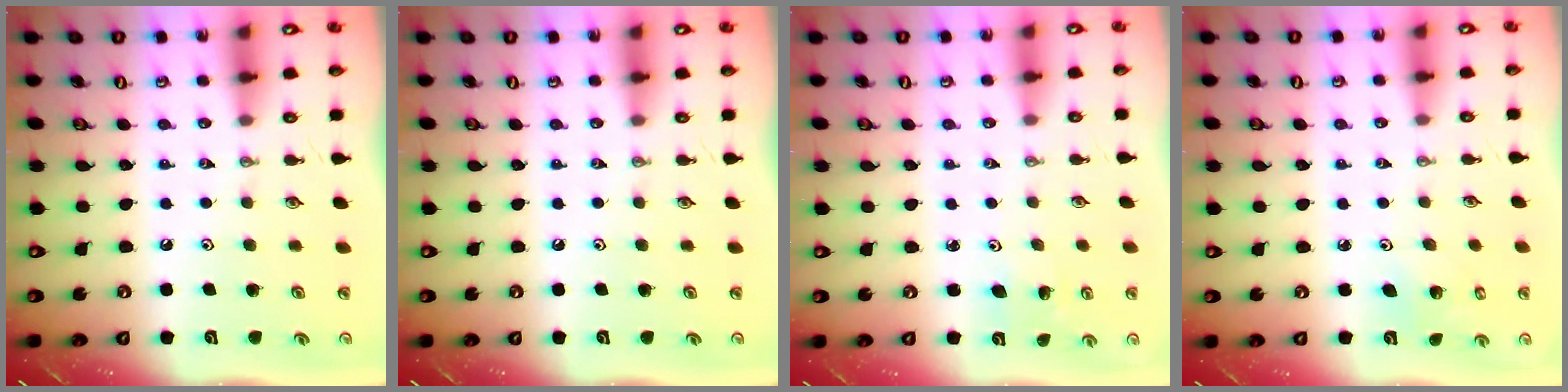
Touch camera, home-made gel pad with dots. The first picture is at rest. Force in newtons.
{"total": 0.0}
{"total": 3.5, "press": 3.5, "slide": 0.1}
{"total": 3.5, "press": 3.5, "slide": 0.2}